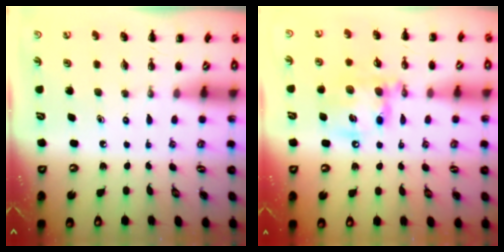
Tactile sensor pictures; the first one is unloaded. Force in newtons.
{"total": 15.1, "press": 14.9, "slide": 2.6}